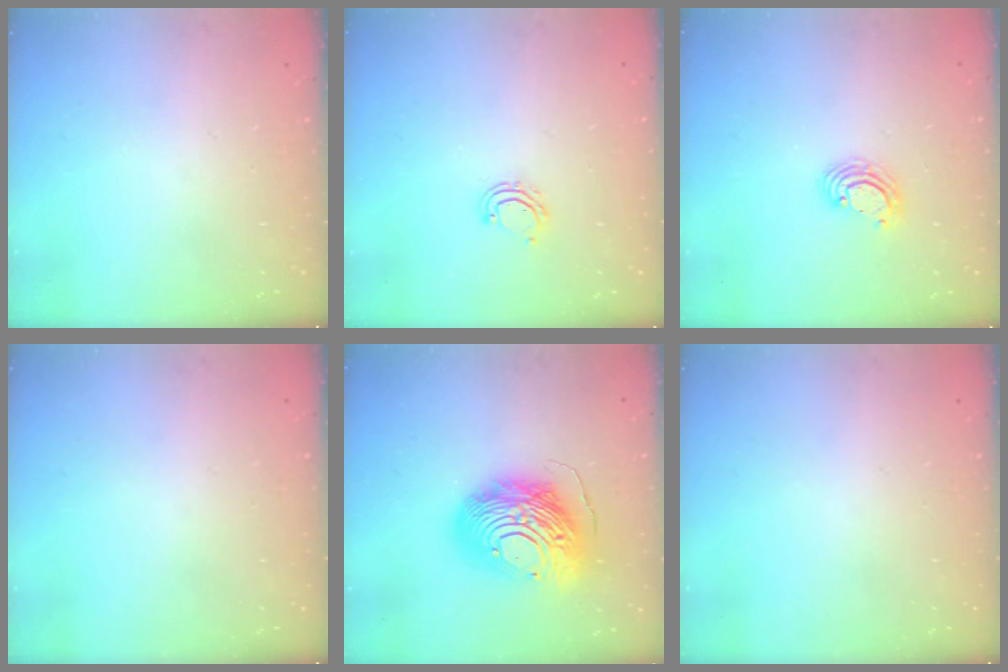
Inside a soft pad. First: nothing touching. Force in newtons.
{"total": 4.5, "press": 4.4, "slide": 0.4}
{"total": 3.6, "press": 3.6, "slide": 0.2}
{"total": 0.0}
{"total": 18.2, "press": 18.1, "slide": 1.7}
{"total": 0.0}